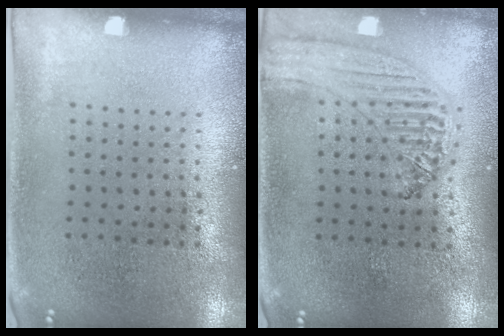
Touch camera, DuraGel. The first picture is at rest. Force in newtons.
{"total": 1.2, "press": 1.2, "slide": 0.1}